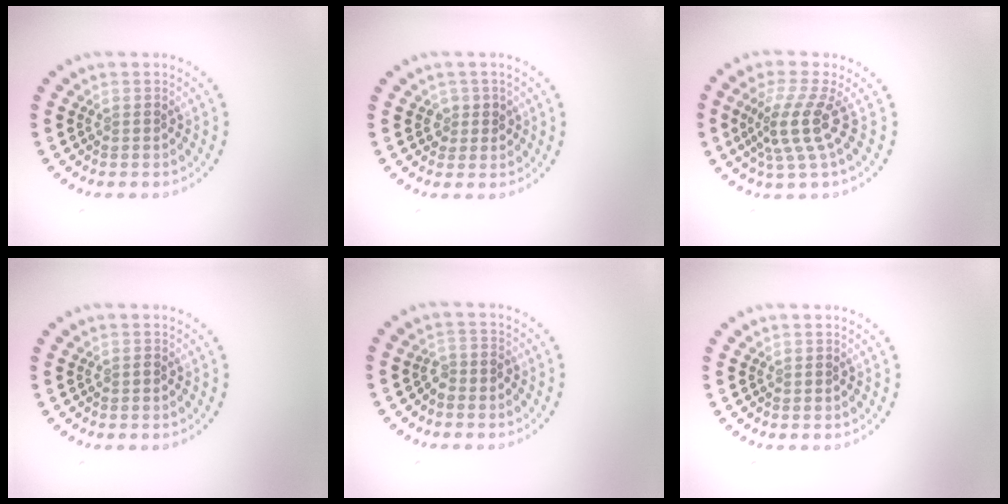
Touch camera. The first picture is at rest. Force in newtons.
{"total": 1.4, "press": 1.2, "slide": 0.6}
{"total": 3.9, "press": 2.8, "slide": 2.8}
{"total": 0.5, "press": 0.4, "slide": 0.4}
{"total": 1.6, "press": 1.2, "slide": 1.0}
{"total": 0.0}